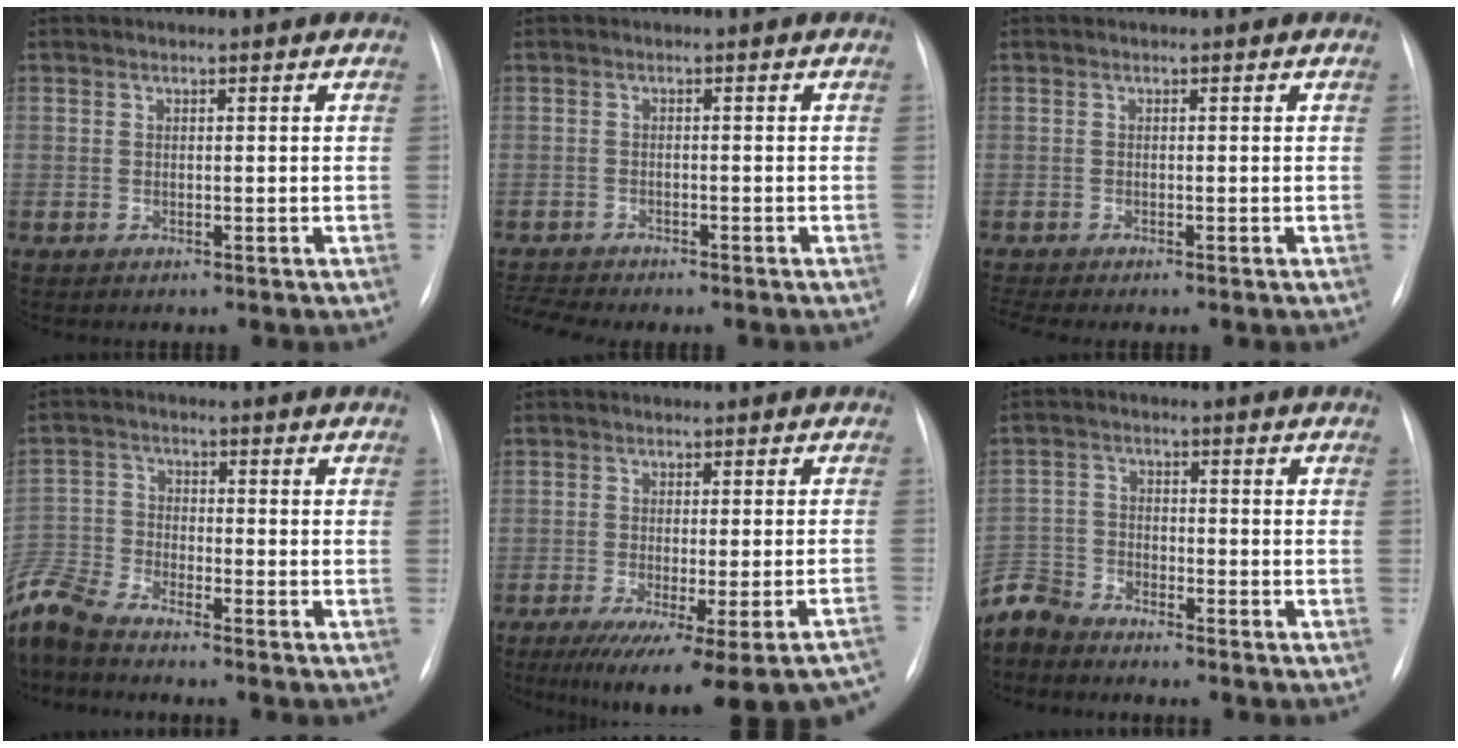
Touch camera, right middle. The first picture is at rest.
{"total": 3.7, "force": [-3.6, 0.1, 0.9], "torque": [-0.017, -0.011, -0.055]}
{"total": 1.8, "force": [-1.6, -0.4, 0.7], "torque": [-0.021, -0.009, -0.029]}
{"total": 9.9, "force": [-9.0, 1.3, 3.7], "torque": [-0.101, -0.010, -0.185]}
{"total": 19.2, "force": [-15.7, 1.3, 10.9], "torque": [-0.092, -0.036, -0.199]}
{"total": 5.6, "force": [-5.5, 1.2, 0.2], "torque": [-0.009, -0.009, -0.111]}